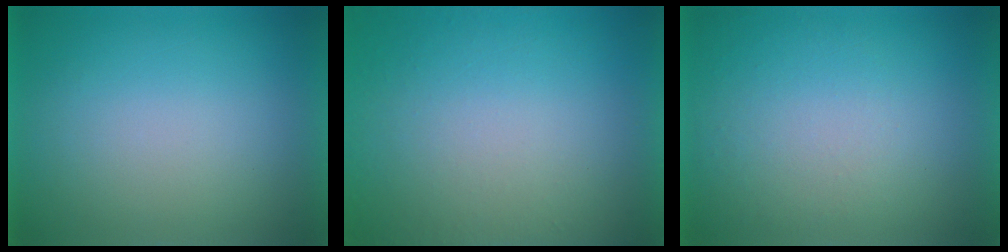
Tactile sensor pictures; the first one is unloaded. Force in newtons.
{"total": 5.2}
{"total": 1.0}